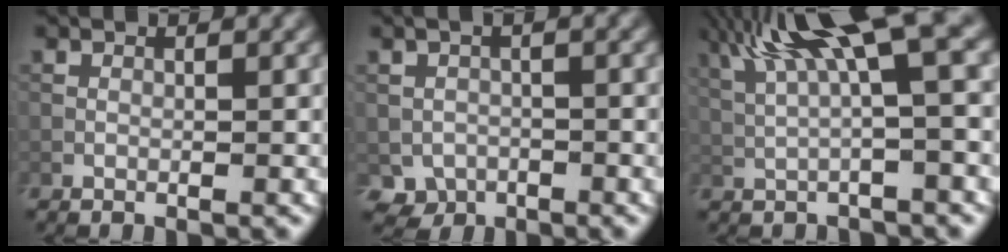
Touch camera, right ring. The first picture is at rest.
{"total": 2.9, "force": [-1.2, 2.2, 1.4], "torque": [-0.026, -0.006, -0.022]}
{"total": 9.3, "force": [3.6, 1.7, 8.4], "torque": [-0.150, 0.028, 0.069]}